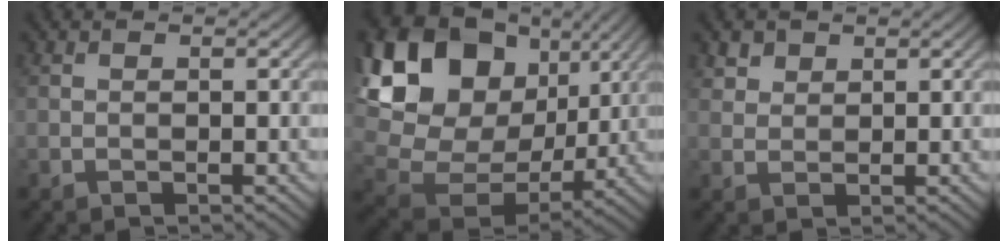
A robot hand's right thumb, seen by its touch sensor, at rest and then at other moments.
{"total": 20.8, "force": [7.6, 15.5, 11.6], "torque": [-0.298, 0.045, 0.167]}
{"total": 2.0, "force": [1.5, 1.3, 0.5], "torque": [-0.016, -0.003, 0.034]}